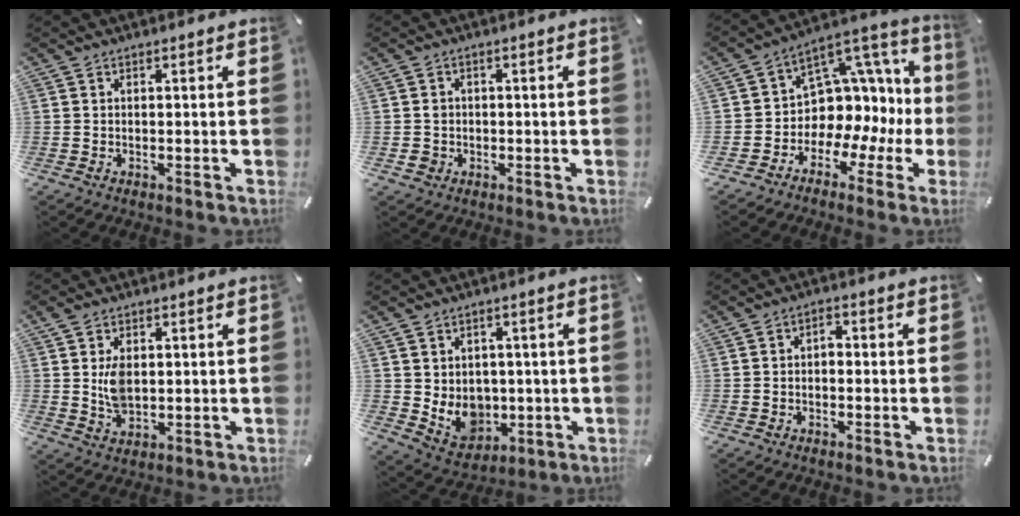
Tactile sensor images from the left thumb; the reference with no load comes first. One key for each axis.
{"total": 2.6, "fx": -0.4, "fy": 2.4, "fz": 0.9, "tx": -0.018, "ty": 0.004, "tz": -0.007}
{"total": 11.2, "fx": 2.0, "fy": 9.5, "fz": 5.6, "tx": -0.078, "ty": -0.045, "tz": 0.039}
{"total": 6.0, "fx": 1.2, "fy": 3.8, "fz": 4.5, "tx": -0.084, "ty": -0.003, "tz": 0.018}
{"total": 7.4, "fx": 1.3, "fy": 7.0, "fz": 2.2, "tx": -0.047, "ty": -0.019, "tz": 0.033}
{"total": 2.0, "fx": -0.6, "fy": 1.4, "fz": 1.2, "tx": -0.027, "ty": 0.010, "tz": -0.015}